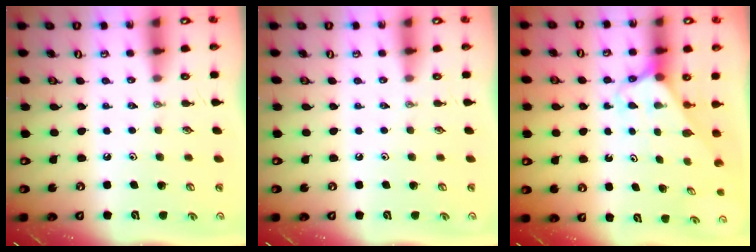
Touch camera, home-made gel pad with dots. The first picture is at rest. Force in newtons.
{"total": 0.0}
{"total": 2.6, "press": 2.6, "slide": 0.2}